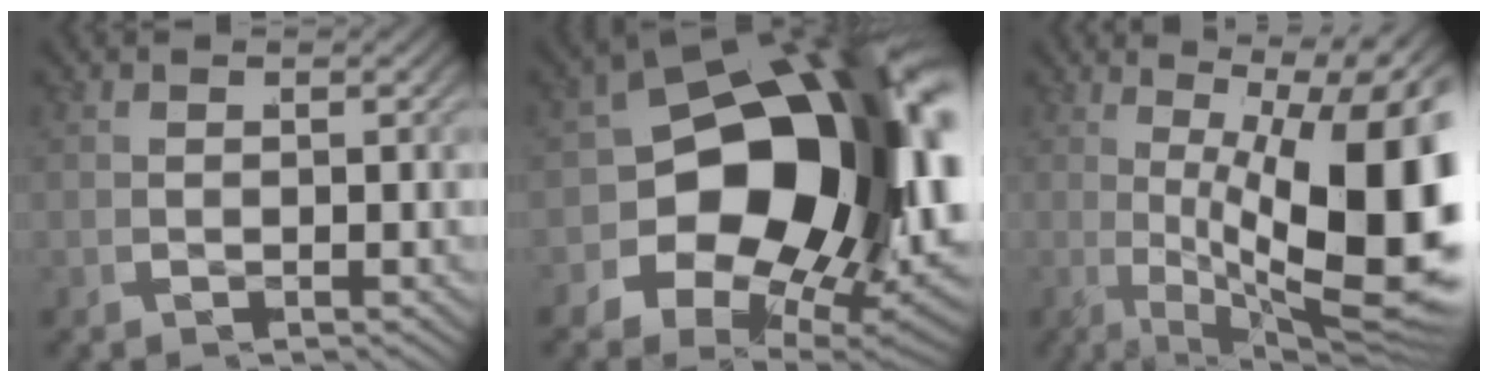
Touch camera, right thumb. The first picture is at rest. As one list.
[{"total": 22.7, "force": [0.2, 13.7, 18.1], "torque": [-0.283, -0.051, 0.025]}, {"total": 18.7, "force": [-0.9, 9.5, 16.1], "torque": [-0.229, -0.038, 0.009]}]